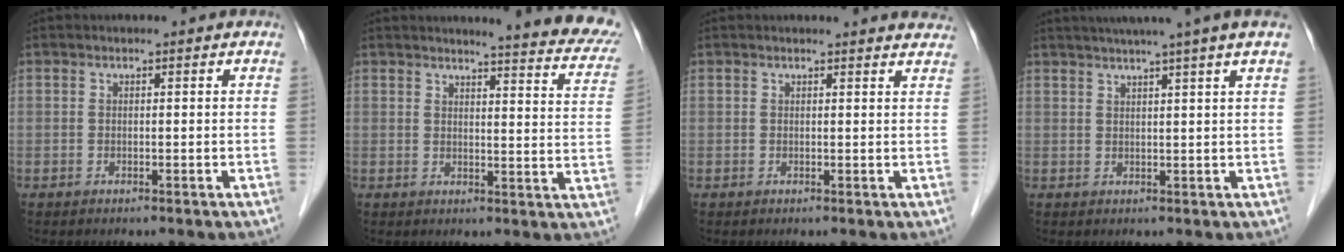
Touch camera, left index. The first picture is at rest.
{"total": 13.5, "force": [12.3, 1.1, 5.6], "torque": [-0.046, -0.057, 0.114]}
{"total": 5.6, "force": [5.5, 0.6, 0.8], "torque": [0.002, -0.003, 0.036]}
{"total": 8.9, "force": [6.8, -1.9, 5.4], "torque": [-0.072, 0.021, 0.078]}